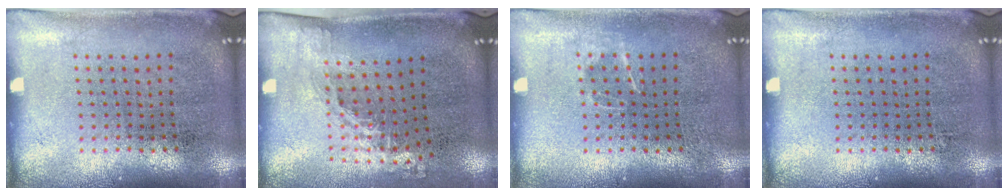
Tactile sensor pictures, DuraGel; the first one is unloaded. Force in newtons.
{"total": 1.3, "press": 0.9, "slide": 0.9}
{"total": 0.7, "press": 0.6, "slide": 0.3}
{"total": 0.0}